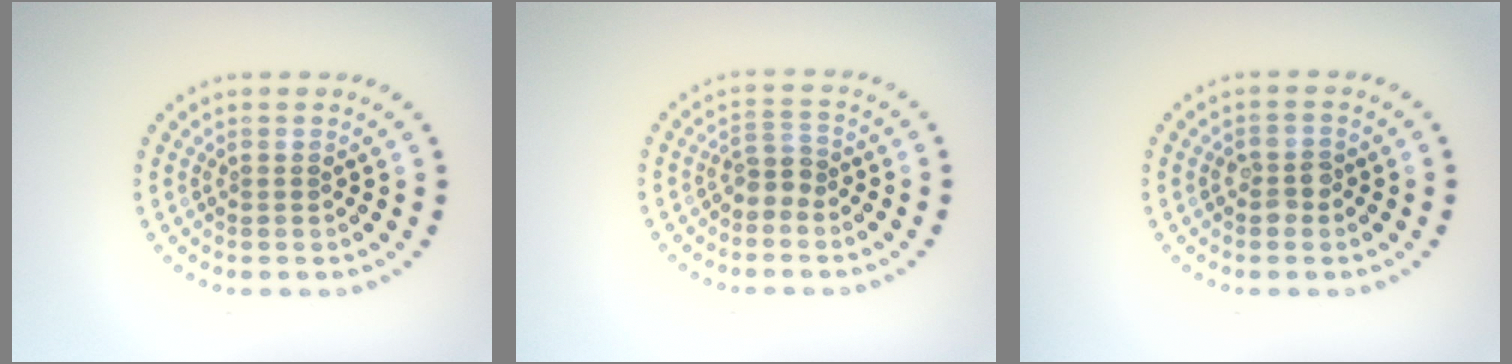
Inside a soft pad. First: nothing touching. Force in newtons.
{"total": 1.9, "press": 1.5, "slide": 1.2}
{"total": 1.8, "press": 1.8, "slide": 0.3}